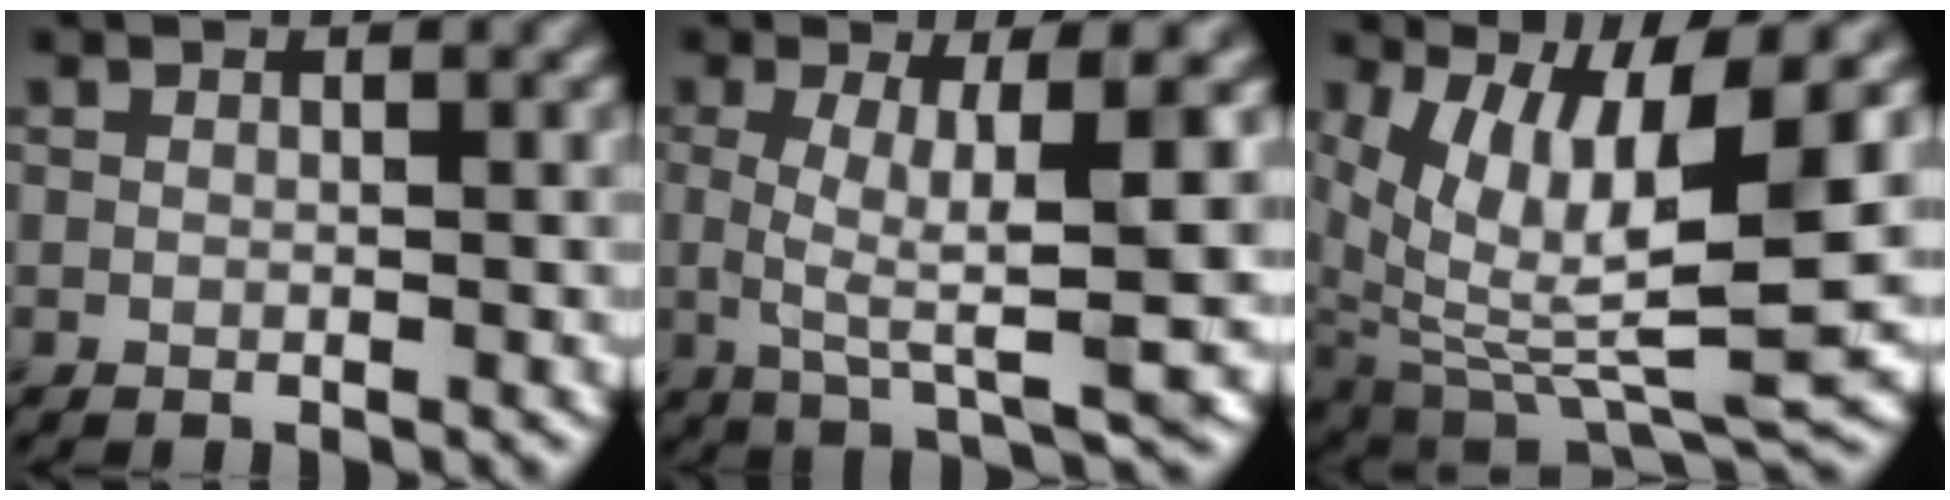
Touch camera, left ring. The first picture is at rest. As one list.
[{"total": 7.2, "force": [0.5, 1.5, 7.0], "torque": [-0.115, -0.003, 0.009]}, {"total": 11.1, "force": [3.4, 4.2, 9.7], "torque": [-0.183, -0.025, 0.075]}]